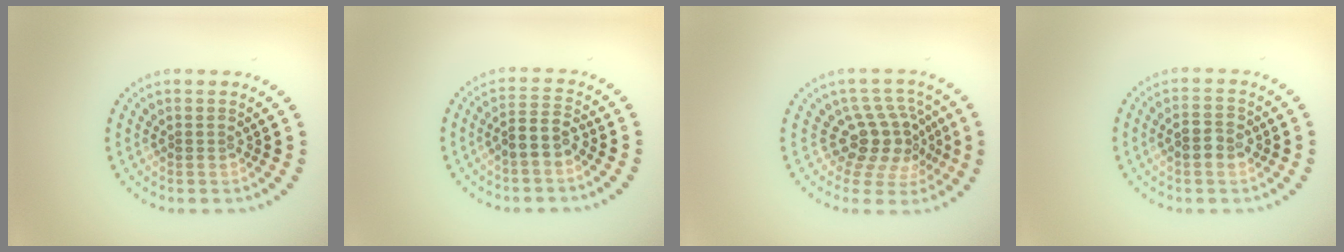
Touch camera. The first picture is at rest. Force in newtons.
{"total": 2.4, "press": 2.2, "slide": 1.2}
{"total": 4.3, "press": 3.1, "slide": 2.9}
{"total": 2.4, "press": 2.4, "slide": 0.2}